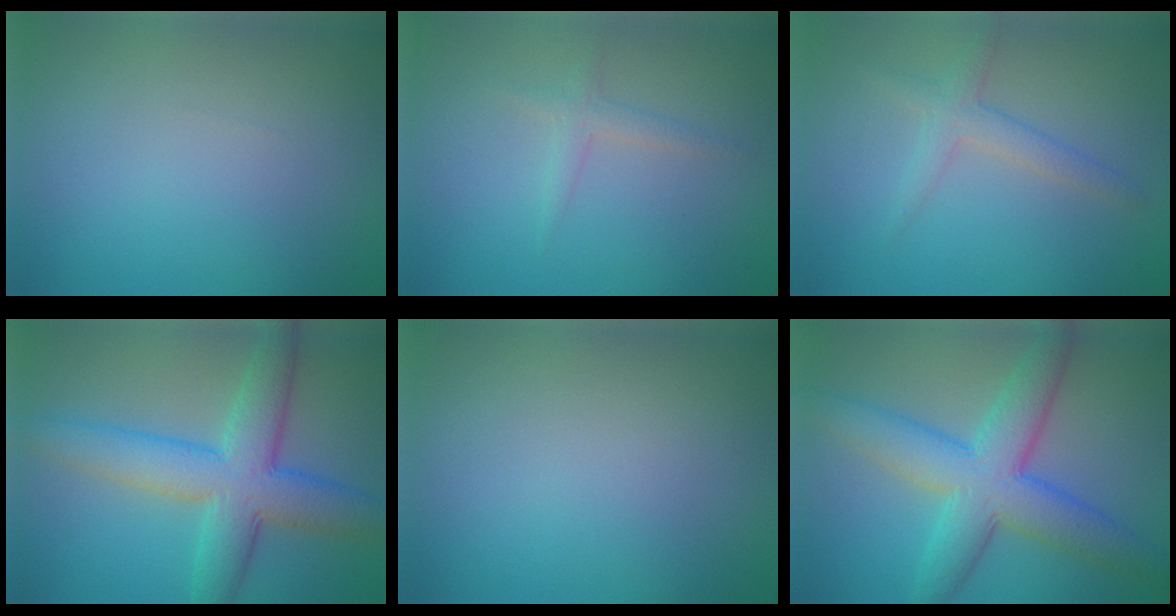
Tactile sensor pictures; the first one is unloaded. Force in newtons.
{"total": 1.3, "press": 1.3, "slide": 0.0}
{"total": 2.3, "press": 2.3, "slide": 0.1}
{"total": 7.5, "press": 7.5, "slide": 0.1}
{"total": 0.0}
{"total": 7.6, "press": 7.6, "slide": 0.1}